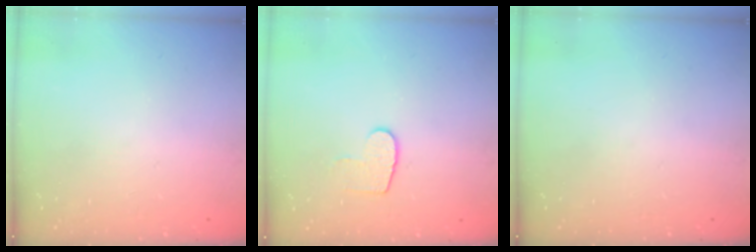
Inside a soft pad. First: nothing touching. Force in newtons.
{"total": 6.3, "press": 6.3, "slide": 0.4}
{"total": 0.0}